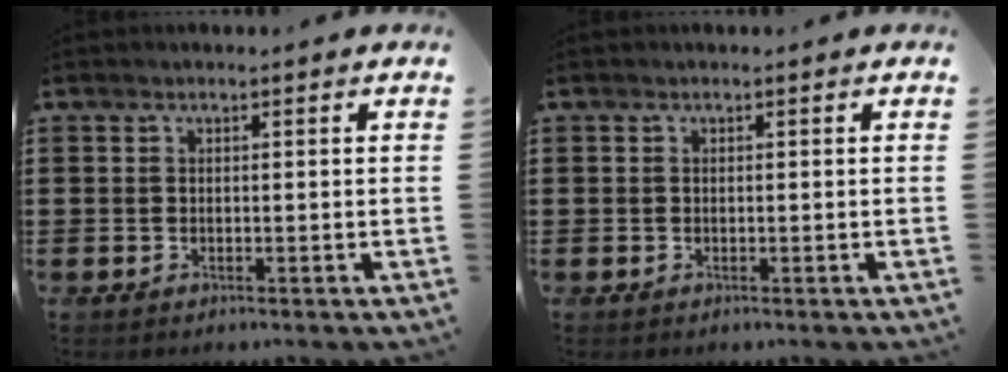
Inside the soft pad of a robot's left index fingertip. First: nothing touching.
{"total": 0.0}